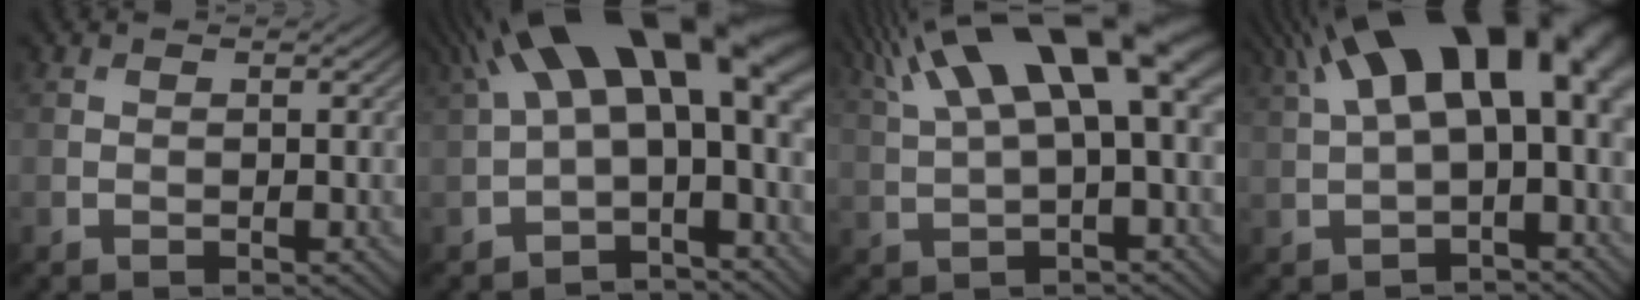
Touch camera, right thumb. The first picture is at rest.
{"total": 17.0, "force": [4.5, 7.3, 14.7], "torque": [-0.245, 0.022, 0.084]}
{"total": 14.9, "force": [6.2, 4.5, 12.7], "torque": [-0.237, 0.026, 0.115]}
{"total": 17.4, "force": [4.9, 7.7, 14.8], "torque": [-0.229, 0.044, 0.089]}